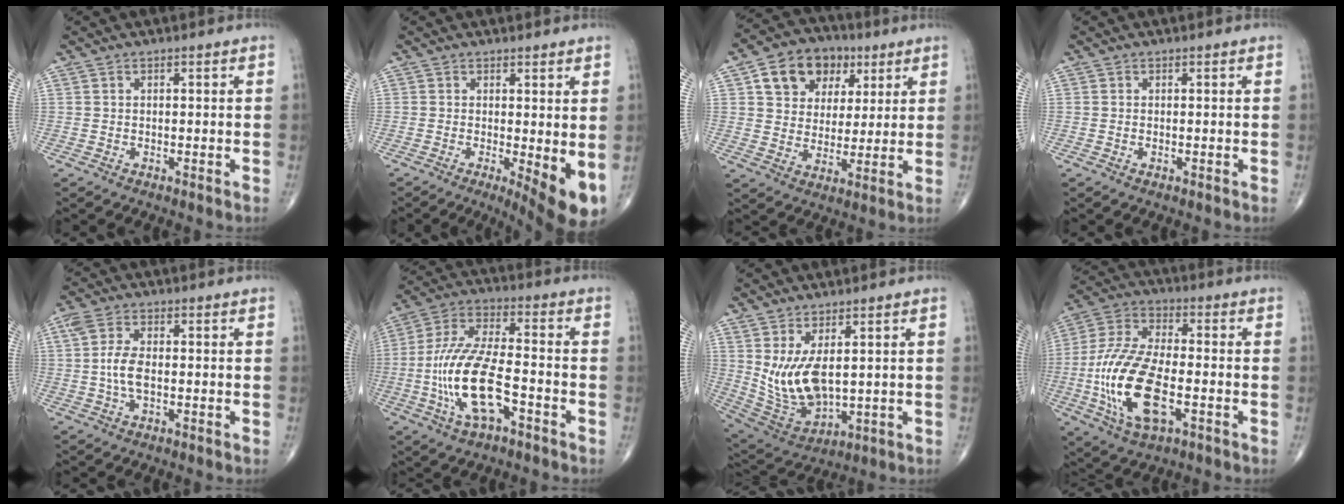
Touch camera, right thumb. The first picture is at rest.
{"total": 8.2, "force": [-0.8, 2.4, 7.7], "torque": [-0.106, -0.020, -0.005]}
{"total": 15.5, "force": [6.5, 11.8, 7.7], "torque": [-0.085, -0.001, 0.107]}
{"total": 0.0}
{"total": 5.4, "force": [-0.2, 2.6, 4.7], "torque": [-0.111, 0.007, -0.006]}
{"total": 15.7, "force": [-4.8, 6.2, 13.6], "torque": [-0.283, 0.031, -0.088]}
{"total": 11.5, "force": [2.2, 5.5, 9.8], "torque": [-0.186, -0.026, 0.070]}
{"total": 18.4, "force": [-4.4, 8.4, 15.8], "torque": [-0.333, 0.014, -0.077]}